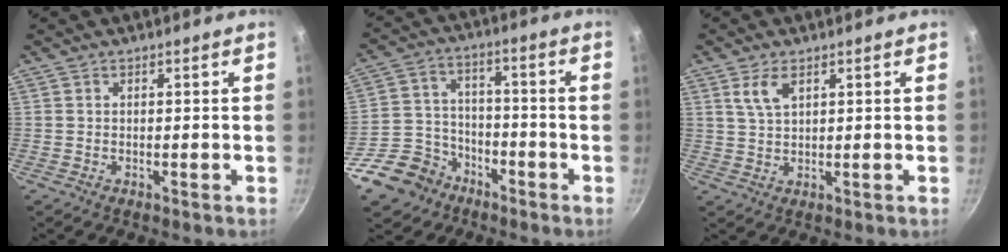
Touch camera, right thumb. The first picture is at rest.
{"total": 11.9, "force": [-7.5, 8.6, 3.2], "torque": [-0.039, 0.050, -0.137]}
{"total": 4.3, "force": [2.1, 2.0, 3.2], "torque": [-0.059, -0.005, 0.045]}